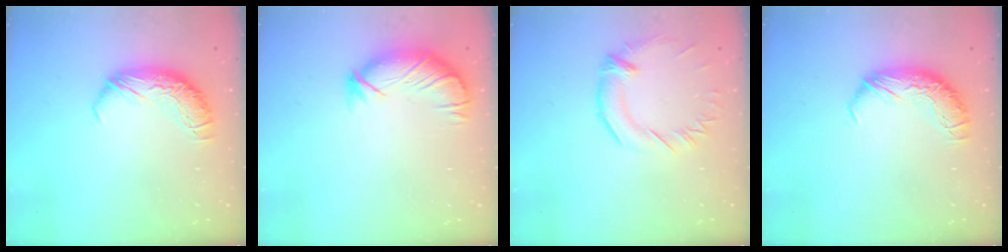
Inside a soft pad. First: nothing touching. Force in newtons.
{"total": 3.9, "press": 3.3, "slide": 2.1}
{"total": 1.4, "press": 0.7, "slide": 1.2}
{"total": 0.0}